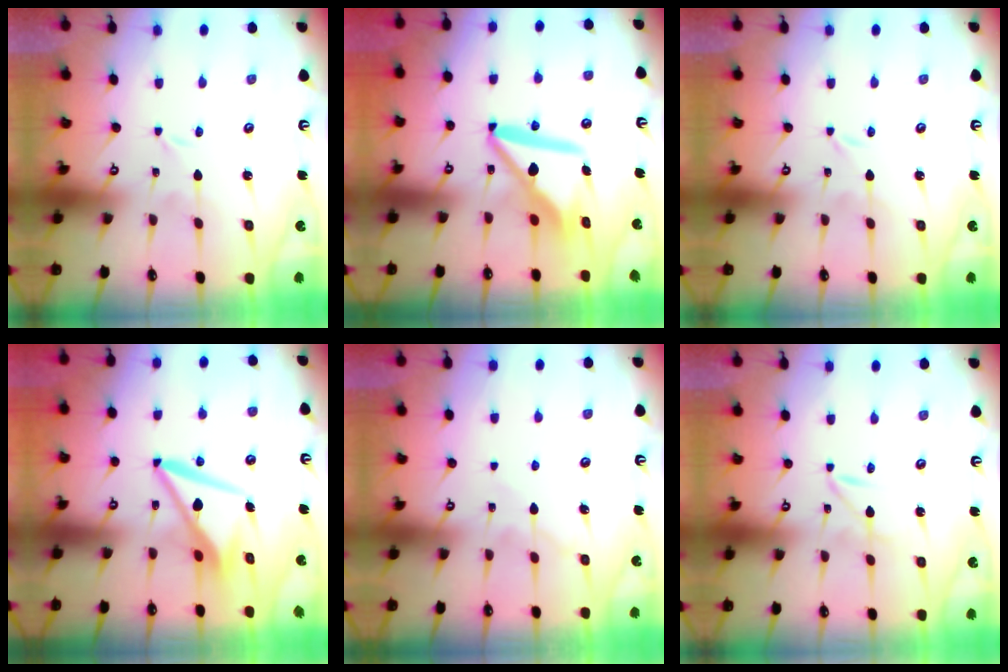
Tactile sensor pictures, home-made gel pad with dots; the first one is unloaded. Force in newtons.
{"total": 13.2, "press": 13.2, "slide": 1.5}
{"total": 0.0}
{"total": 10.2, "press": 10.0, "slide": 1.6}
{"total": 7.8, "press": 7.7, "slide": 0.7}
{"total": 2.3, "press": 2.3, "slide": 0.2}